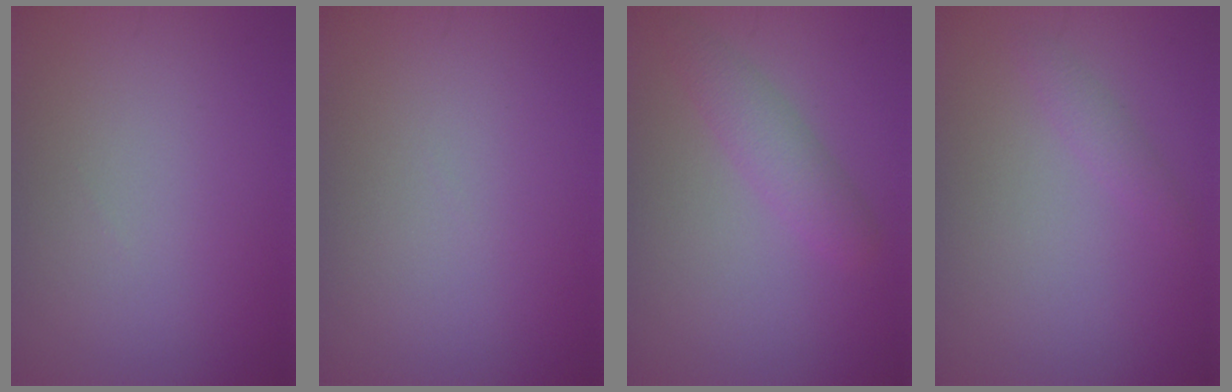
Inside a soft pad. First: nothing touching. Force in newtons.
{"total": 0.0}
{"total": 2.5, "press": 2.5, "slide": 0.1}
{"total": 1.1, "press": 1.1, "slide": 0.1}